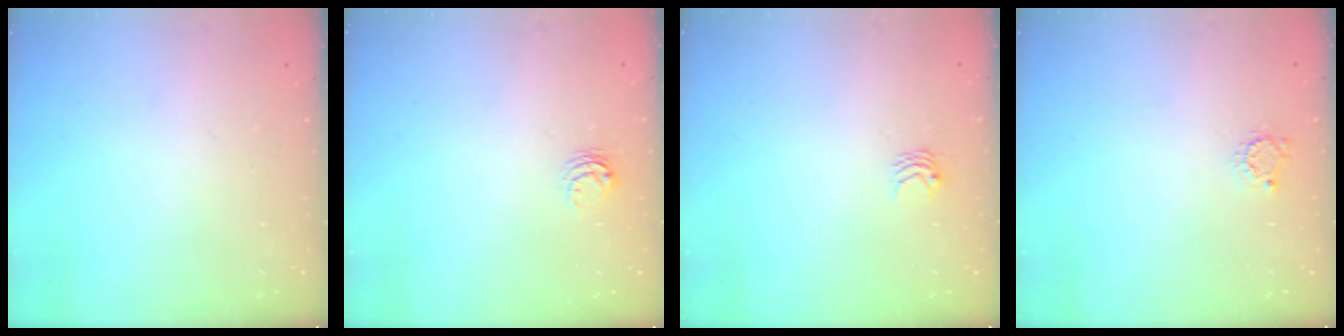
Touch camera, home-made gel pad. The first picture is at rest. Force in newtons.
{"total": 3.5, "press": 3.5, "slide": 0.5}
{"total": 3.0, "press": 3.0, "slide": 0.3}
{"total": 3.5, "press": 3.4, "slide": 0.5}